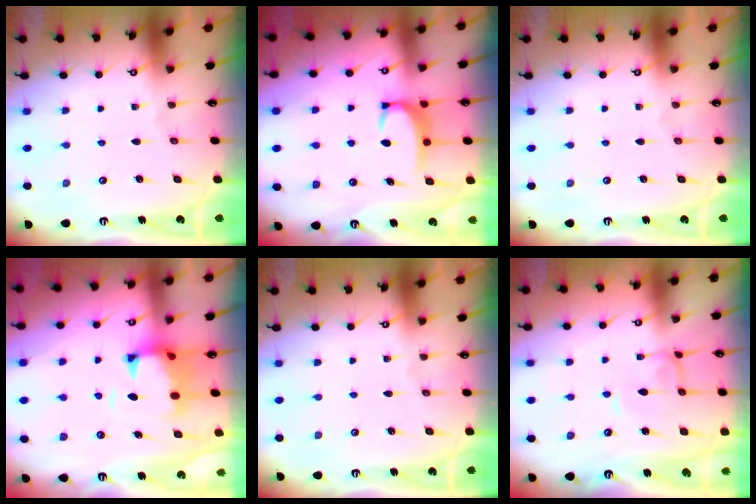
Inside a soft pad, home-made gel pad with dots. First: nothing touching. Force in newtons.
{"total": 3.3, "press": 3.3, "slide": 0.4}
{"total": 0.0}
{"total": 2.0, "press": 1.4, "slide": 1.4}
{"total": 0.0}
{"total": 0.0}